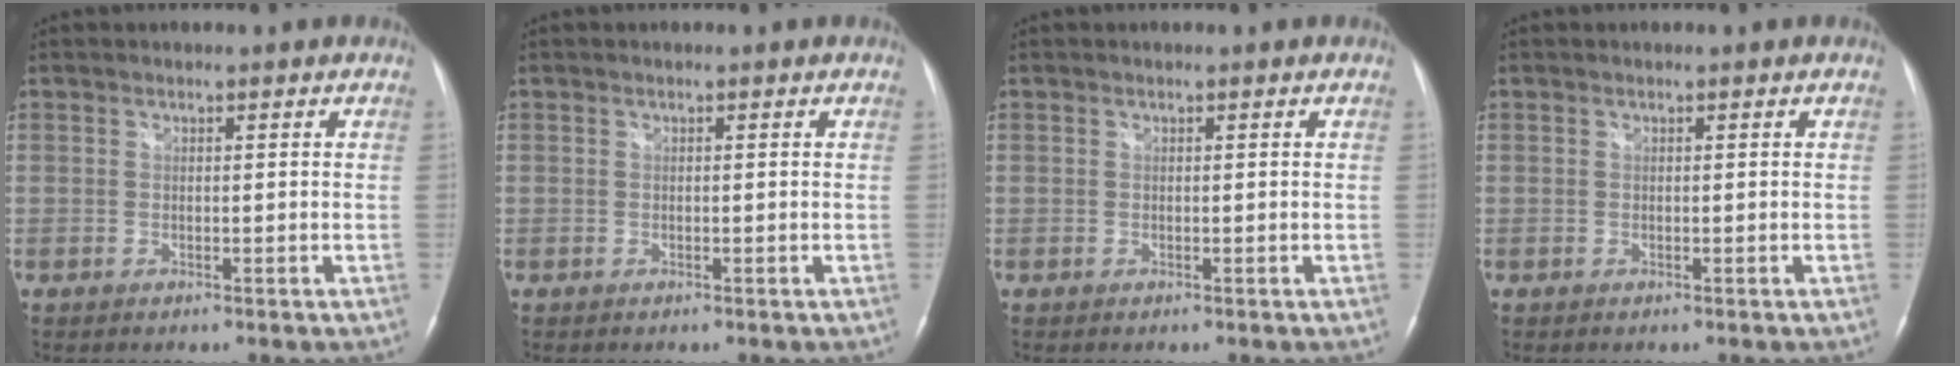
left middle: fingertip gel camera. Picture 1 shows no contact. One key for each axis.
{"total": 0.0}
{"total": 0.0}
{"total": 0.0}